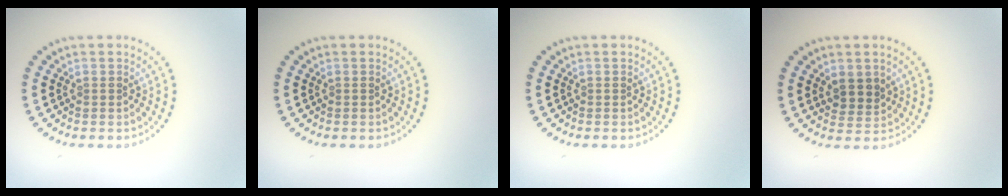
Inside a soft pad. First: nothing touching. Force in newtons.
{"total": 0.0}
{"total": 0.0}
{"total": 2.2, "press": 2.0, "slide": 0.9}